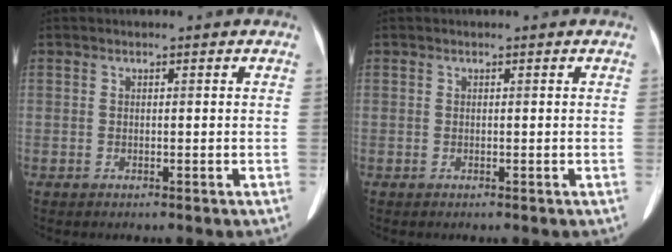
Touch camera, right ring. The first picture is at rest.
{"total": 0.0}